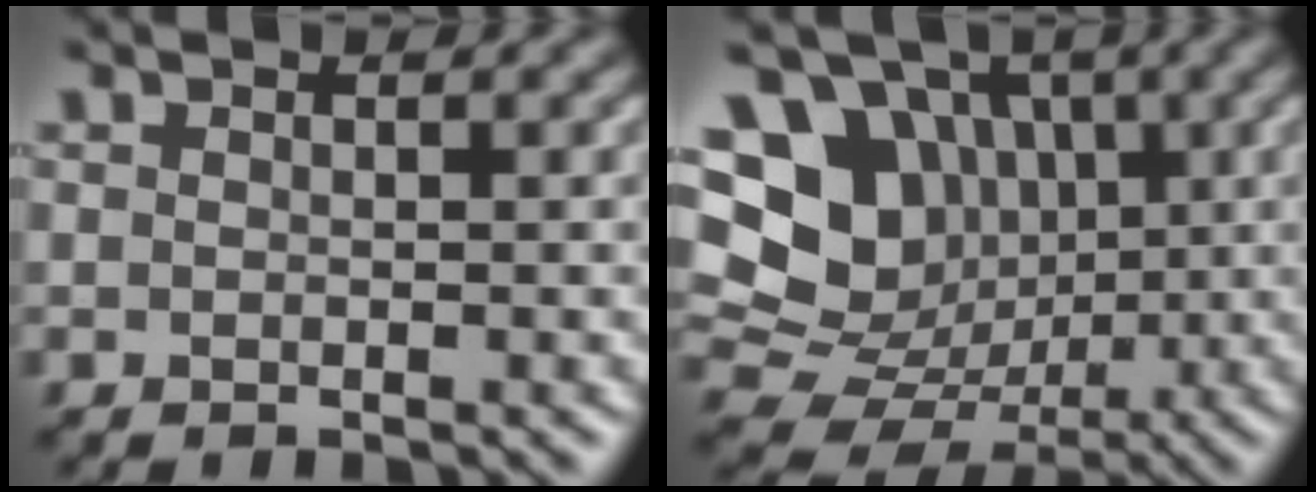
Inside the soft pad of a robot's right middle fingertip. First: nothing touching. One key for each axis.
{"total": 15.9, "fx": 3.7, "fy": 14.0, "fz": 6.7, "tx": -0.155, "ty": 0.034, "tz": 0.056}